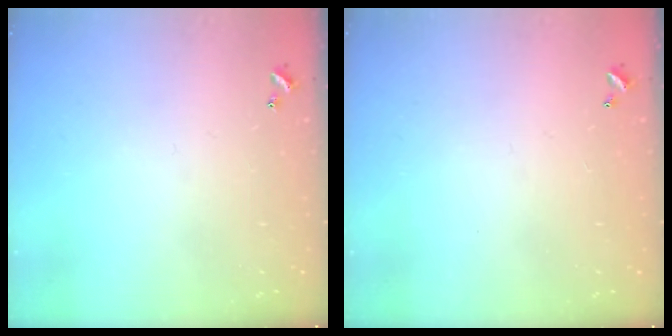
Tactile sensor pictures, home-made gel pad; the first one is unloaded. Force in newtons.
{"total": 3.0, "press": 3.0, "slide": 0.1}